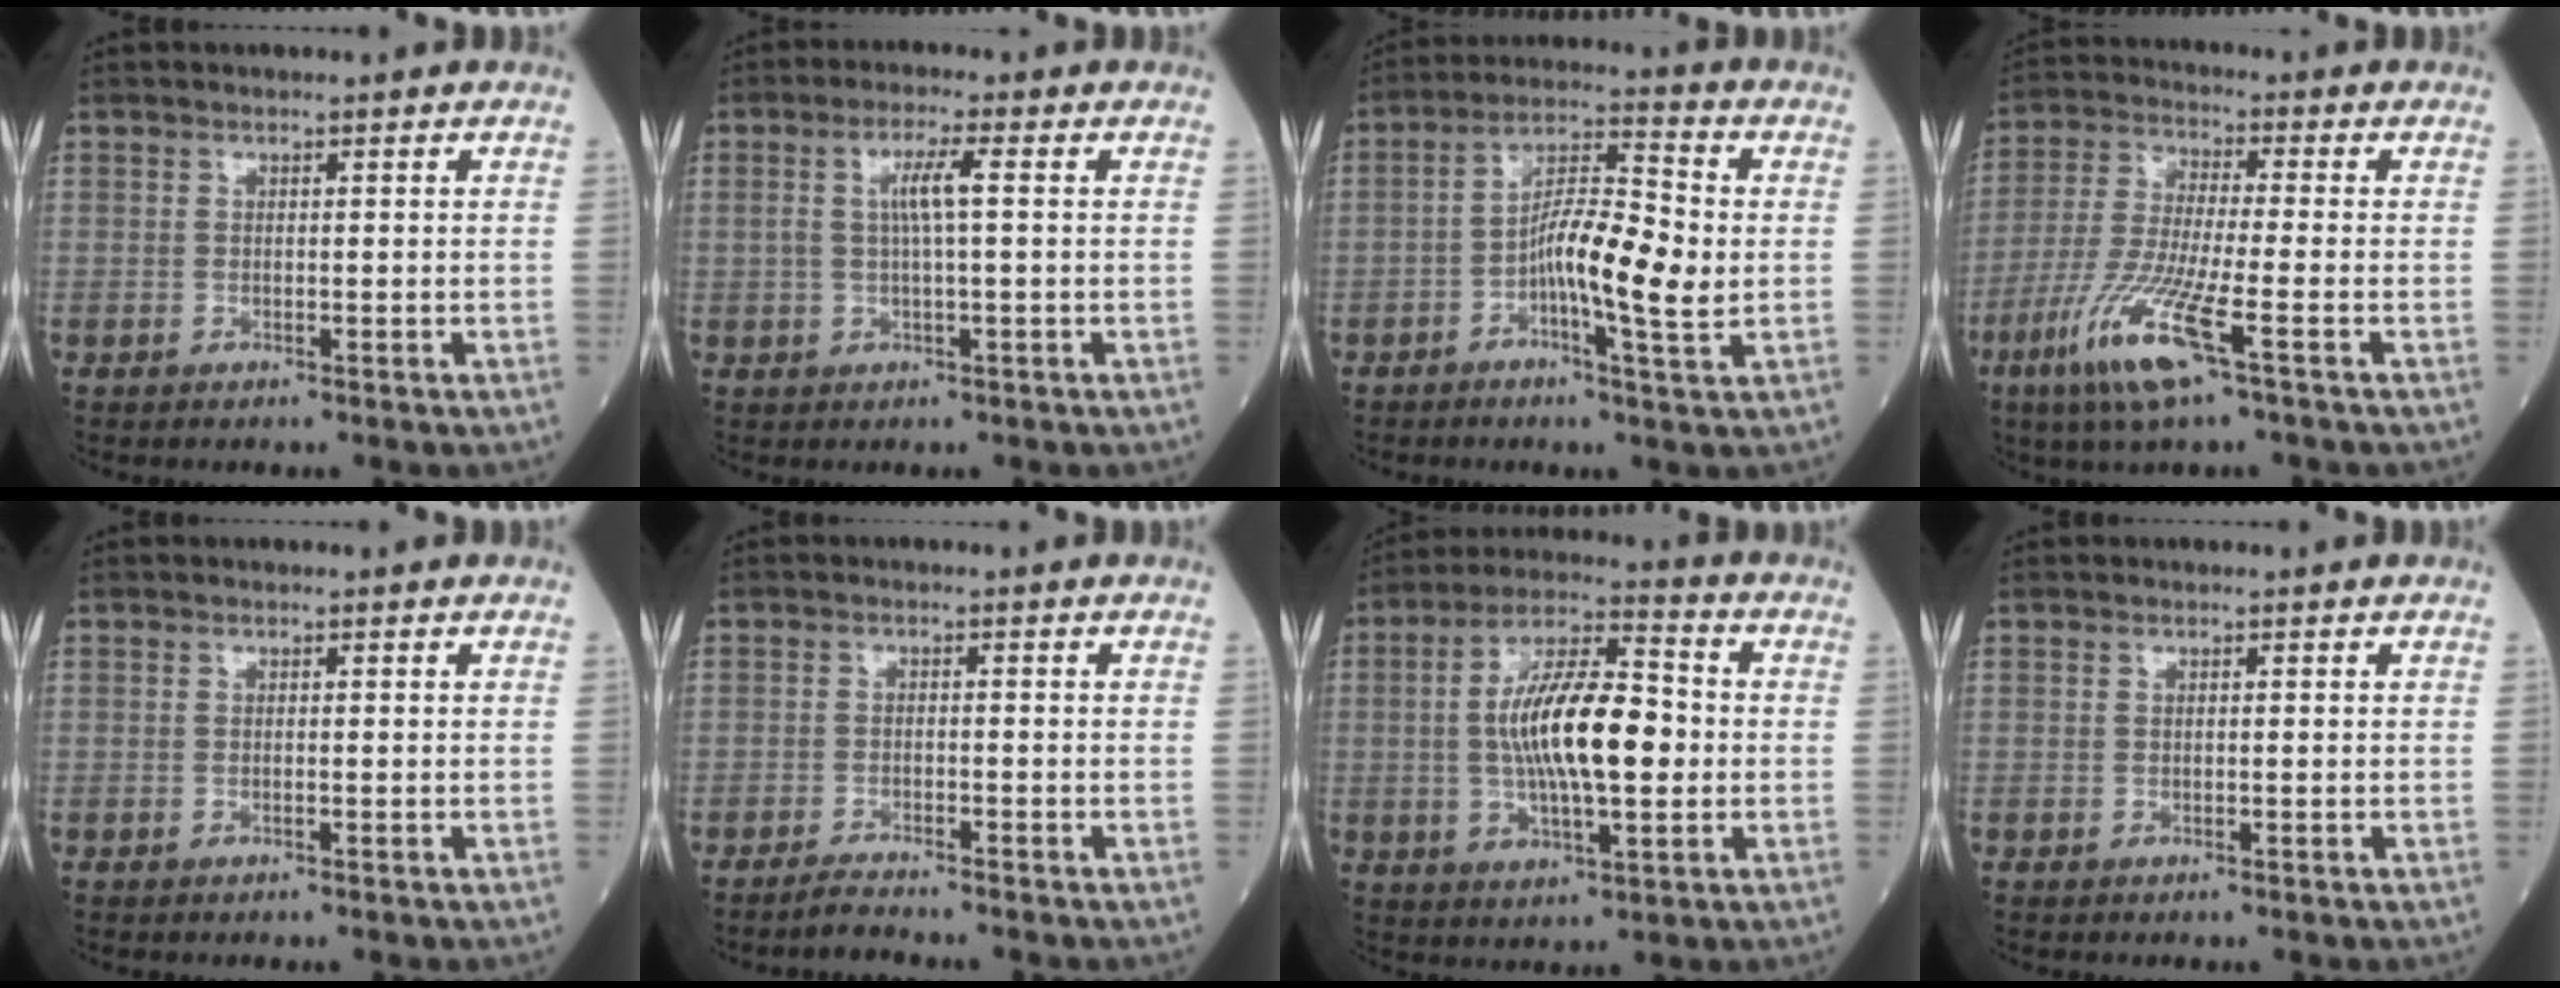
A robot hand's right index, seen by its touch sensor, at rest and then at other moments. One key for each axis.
{"total": 4.4, "fx": 0.7, "fy": 0.1, "fz": 4.4, "tx": -0.085, "ty": 0.006, "tz": 0.013}
{"total": 10.1, "fx": -1.4, "fy": 1.5, "fz": 9.9, "tx": -0.174, "ty": 0.009, "tz": -0.031}
{"total": 11.5, "fx": -5.5, "fy": 0.4, "fz": 10.1, "tx": -0.217, "ty": -0.027, "tz": -0.111}
{"total": 0.0}
{"total": 2.3, "fx": -2.2, "fy": -0.3, "fz": 0.5, "tx": -0.017, "ty": -0.009, "tz": -0.040}
{"total": 14.5, "fx": -0.3, "fy": 4.2, "fz": 13.9, "tx": -0.261, "ty": 0.015, "tz": -0.005}
{"total": 0.0}